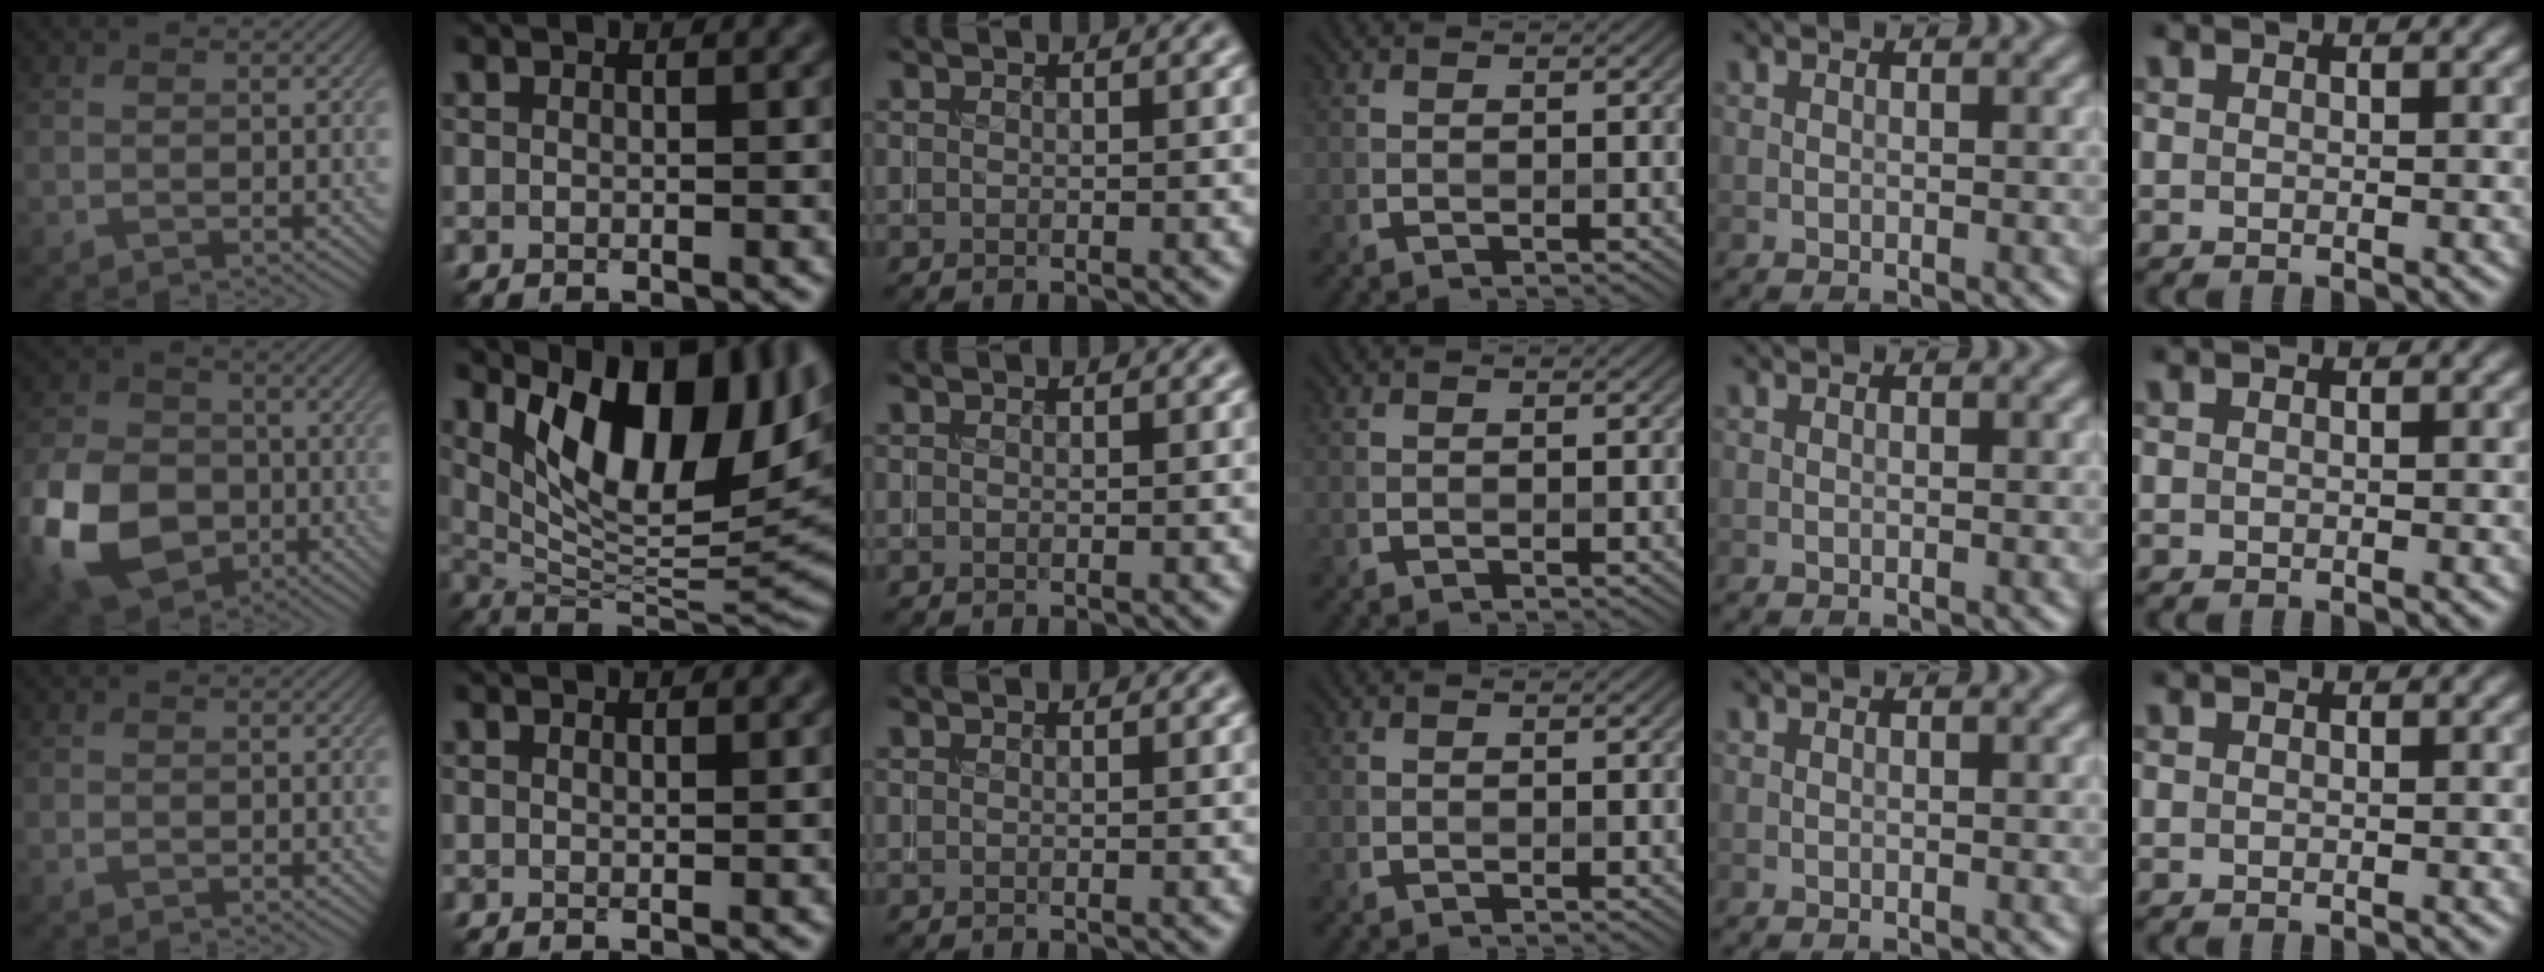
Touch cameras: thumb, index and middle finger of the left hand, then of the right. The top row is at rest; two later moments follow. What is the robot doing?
{"motion": "insert", "object": "coin"}